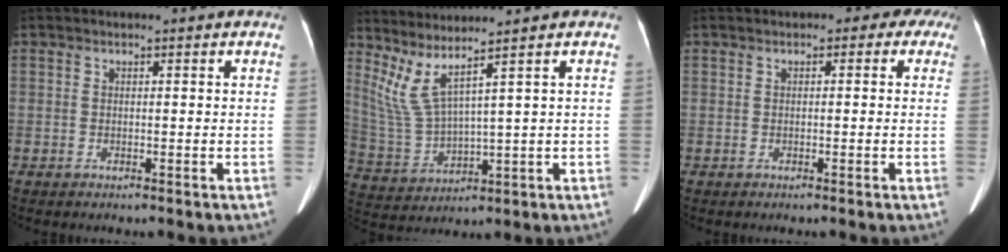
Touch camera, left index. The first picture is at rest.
{"total": 6.5, "force": [4.7, -1.0, 4.4], "torque": [-0.111, -0.013, 0.117]}
{"total": 3.1, "force": [1.5, 2.1, 1.7], "torque": [-0.001, 0.013, 0.005]}